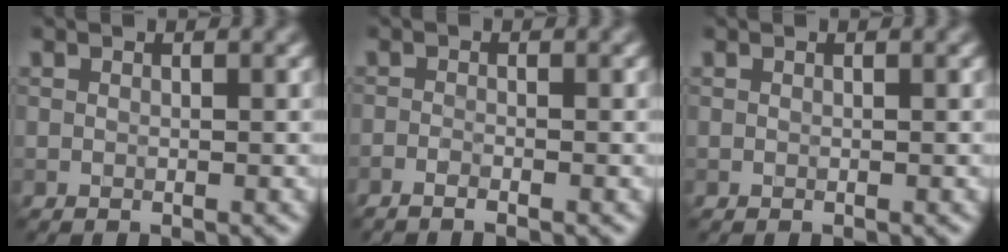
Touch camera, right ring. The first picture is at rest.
{"total": 1.4, "force": [-1.0, 0.2, 0.9], "torque": [-0.017, 0.001, -0.024]}
{"total": 0.0}